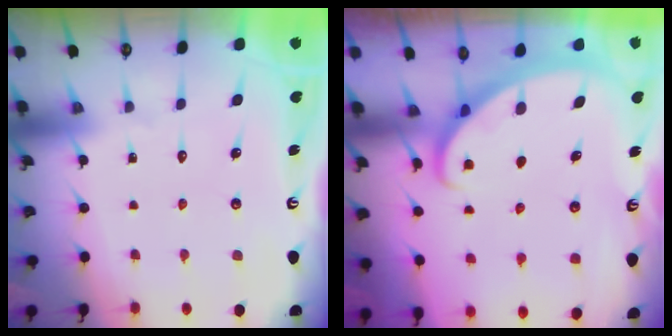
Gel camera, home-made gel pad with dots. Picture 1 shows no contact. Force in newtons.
{"total": 2.6, "press": 2.6, "slide": 0.1}